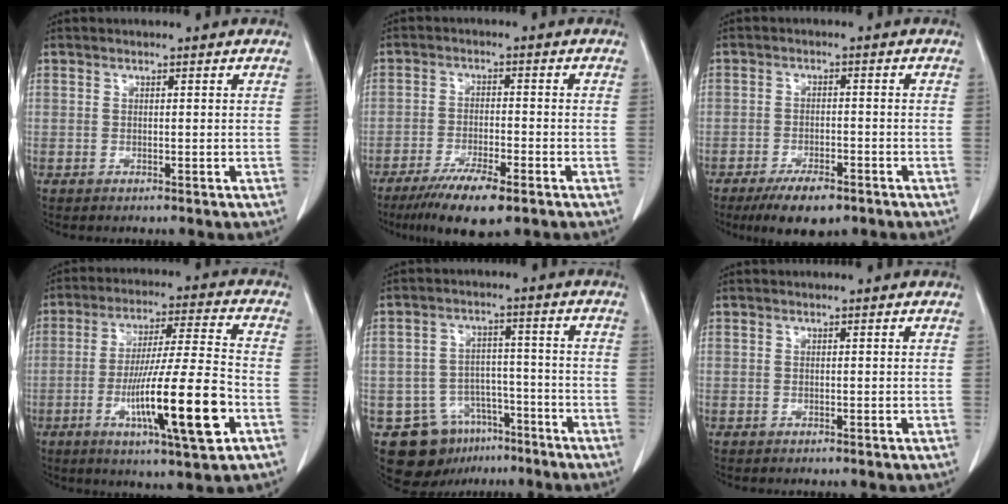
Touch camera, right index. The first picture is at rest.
{"total": 8.7, "force": [-5.8, 1.5, 6.3], "torque": [-0.109, -0.018, -0.096]}
{"total": 6.8, "force": [-4.8, 2.3, 4.3], "torque": [-0.072, -0.007, -0.076]}
{"total": 16.6, "force": [-5.7, 0.7, 15.6], "torque": [-0.273, -0.015, -0.093]}
{"total": 10.7, "force": [-6.4, 7.8, 3.4], "torque": [-0.054, 0.024, -0.093]}
{"total": 0.0}